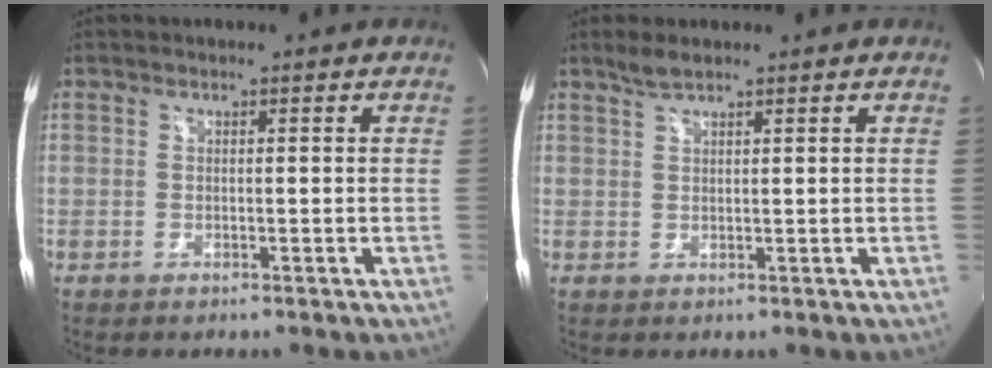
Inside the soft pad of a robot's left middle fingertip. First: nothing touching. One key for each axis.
{"total": 2.0, "fx": 1.7, "fy": 0.2, "fz": 1.0, "tx": -0.027, "ty": 0.006, "tz": 0.037}